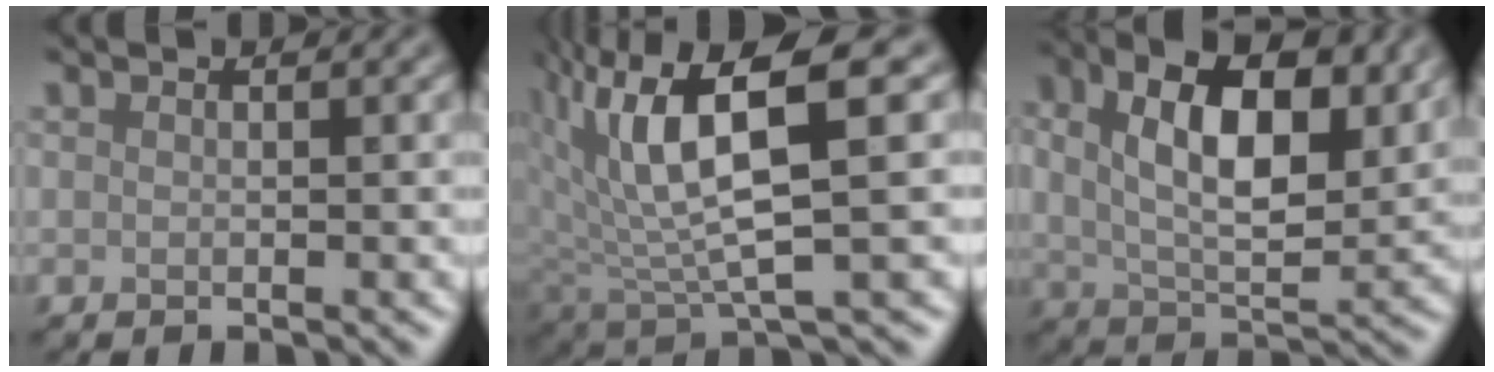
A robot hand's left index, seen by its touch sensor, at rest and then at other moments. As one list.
[{"total": 9.2, "force": [2.6, 2.6, 8.5], "torque": [-0.168, 0.007, 0.049]}, {"total": 10.1, "force": [3.0, 5.0, 8.2], "torque": [-0.133, 0.006, 0.045]}]